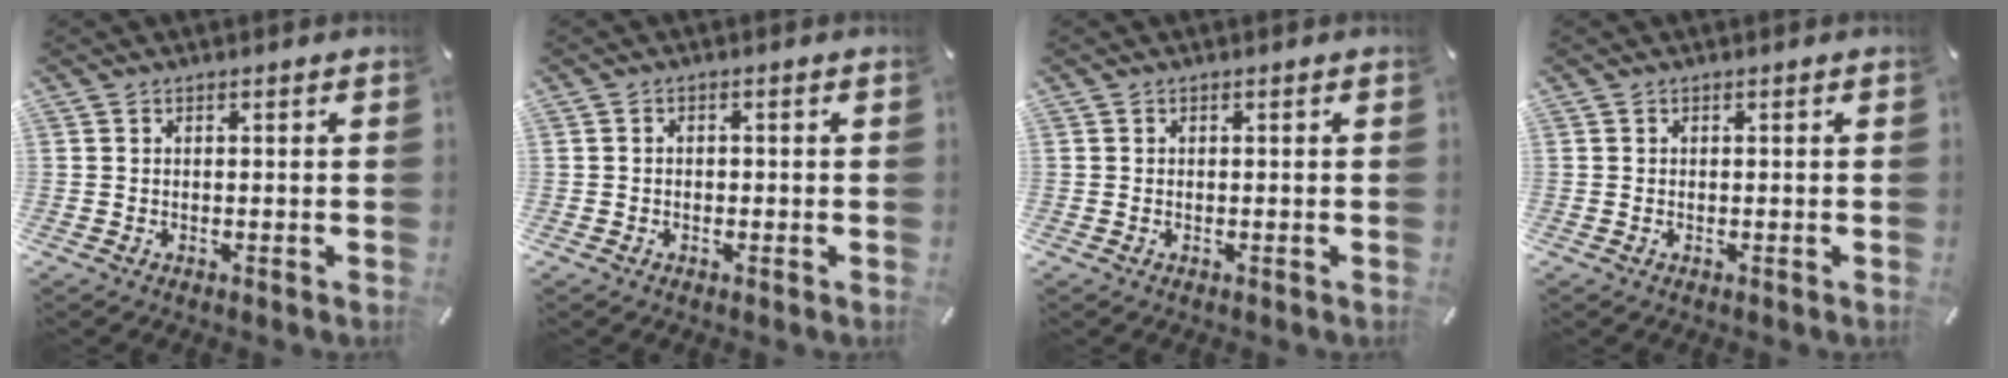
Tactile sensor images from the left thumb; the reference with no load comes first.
{"total": 1.2, "force": [-0.2, 1.0, 0.7], "torque": [-0.015, 0.005, -0.005]}
{"total": 0.0}
{"total": 0.0}